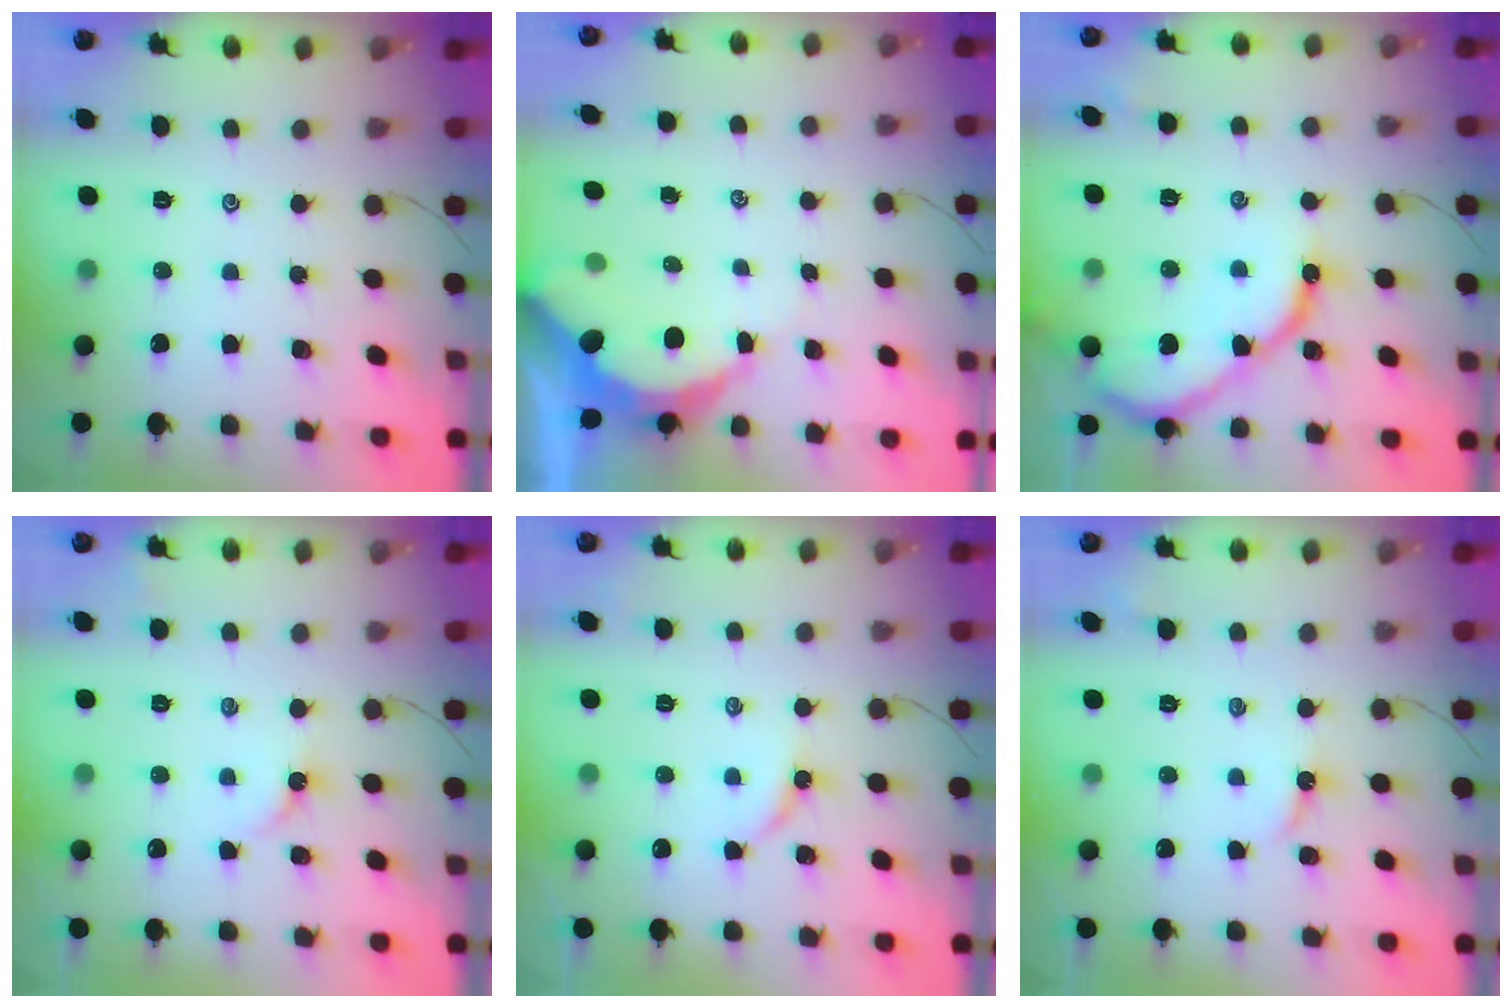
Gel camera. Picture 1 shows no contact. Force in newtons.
{"total": 7.2, "press": 7.1, "slide": 1.0}
{"total": 11.9, "press": 11.9, "slide": 0.9}
{"total": 3.3, "press": 3.3, "slide": 0.5}
{"total": 4.2, "press": 4.1, "slide": 0.6}
{"total": 2.8, "press": 2.8, "slide": 0.2}